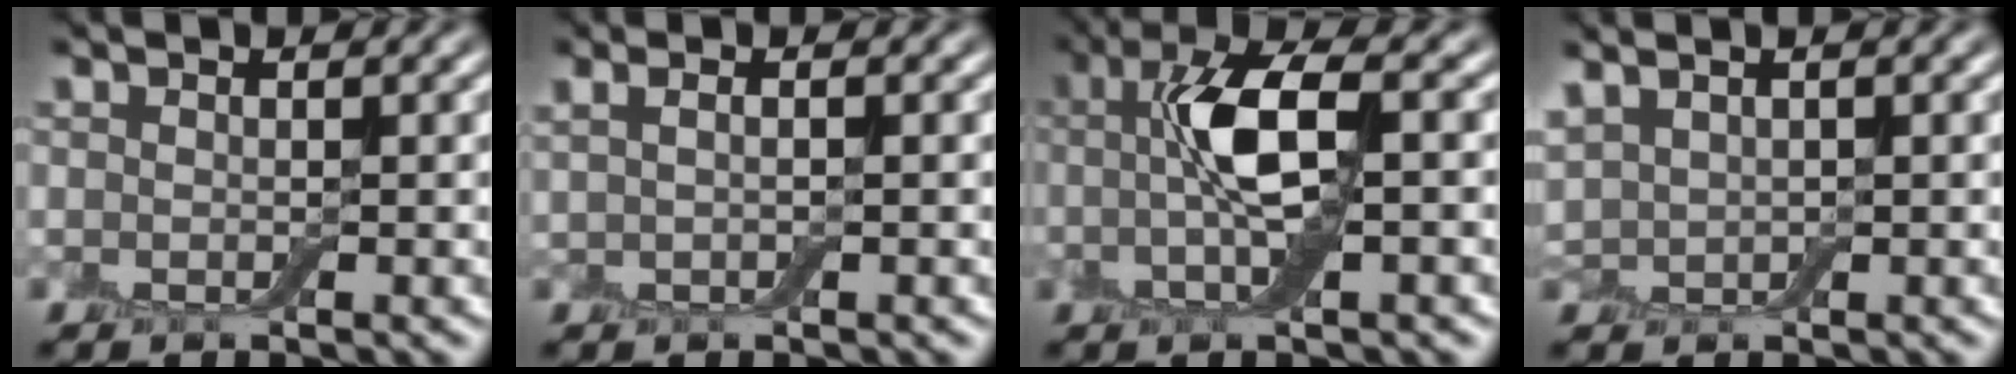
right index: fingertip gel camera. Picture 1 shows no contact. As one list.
[{"total": 2.0, "force": [0.8, 1.2, 1.4], "torque": [-0.010, 0.003, -0.007]}, {"total": 5.8, "force": [-0.1, 1.8, 5.5], "torque": [-0.107, 0.006, -0.007]}, {"total": 2.0, "force": [1.3, 1.1, 0.9], "torque": [-0.029, 0.012, 0.033]}]